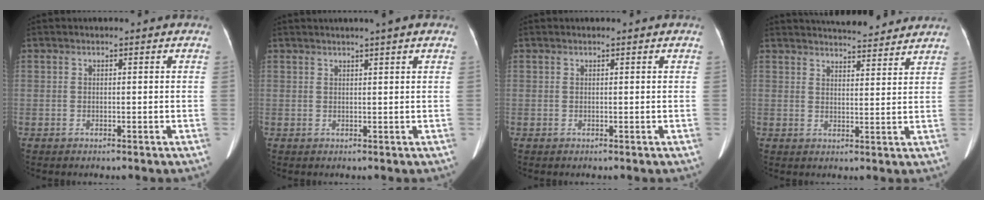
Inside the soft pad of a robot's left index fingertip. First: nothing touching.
{"total": 2.9, "force": [2.2, -0.3, 1.9], "torque": [-0.026, 0.019, 0.034]}
{"total": 0.0}
{"total": 11.5, "force": [10.9, 2.1, 3.0], "torque": [-0.035, 0.010, 0.137]}